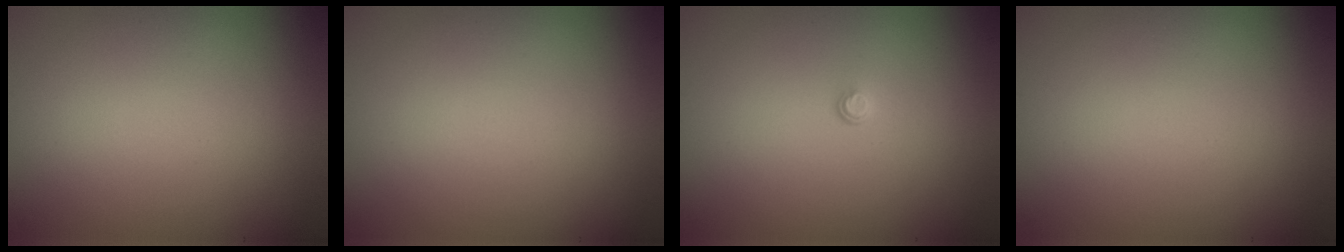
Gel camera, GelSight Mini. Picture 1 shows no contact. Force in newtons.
{"total": 0.0}
{"total": 0.5, "press": 0.3, "slide": 0.5}
{"total": 0.0}